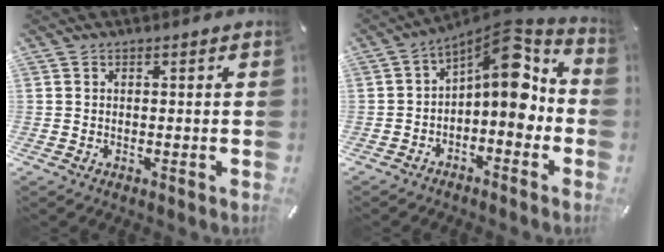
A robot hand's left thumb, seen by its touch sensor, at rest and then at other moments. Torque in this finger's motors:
{"motor_torque": [1.51, 3.49, 0.38, 0.16, 0.19]}